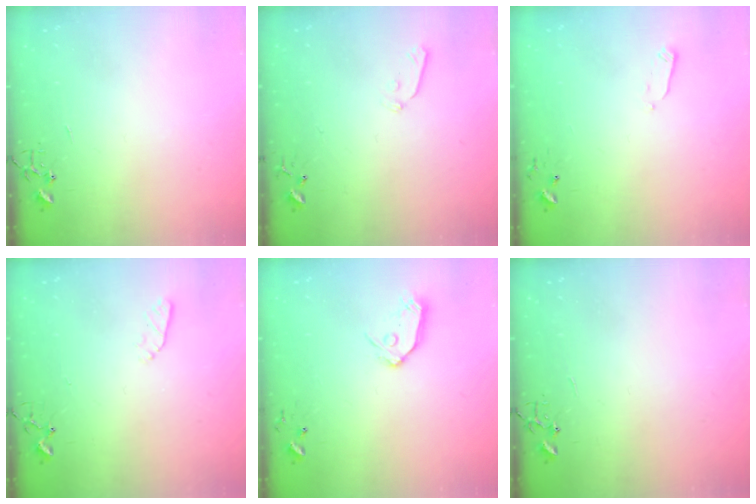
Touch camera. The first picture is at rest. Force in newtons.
{"total": 5.4, "press": 5.4, "slide": 0.8}
{"total": 2.4, "press": 2.3, "slide": 0.4}
{"total": 3.5, "press": 3.4, "slide": 0.5}
{"total": 9.2, "press": 9.1, "slide": 0.8}
{"total": 0.0}